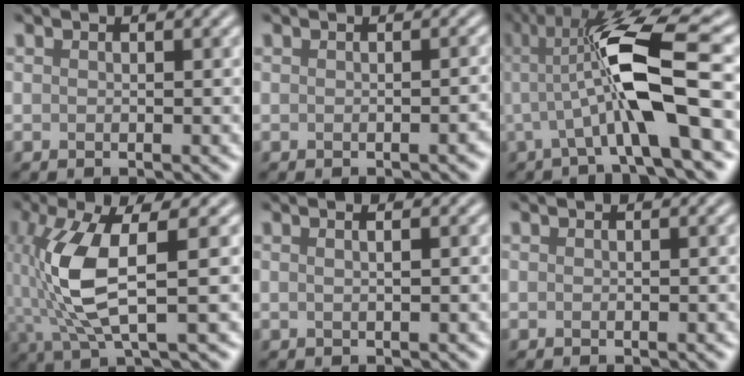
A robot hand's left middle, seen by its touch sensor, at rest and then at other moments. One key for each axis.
{"total": 1.1, "fx": -0.5, "fy": 0.3, "fz": 0.9, "tx": -0.009, "ty": 0.001, "tz": -0.007}
{"total": 9.8, "fx": 0.0, "fy": 1.8, "fz": 9.6, "tx": -0.163, "ty": 0.009, "tz": -0.005}
{"total": 7.6, "fx": 0.2, "fy": 2.1, "fz": 7.3, "tx": -0.170, "ty": -0.006, "tz": 0.011}
{"total": 2.0, "fx": 0.8, "fy": 0.9, "fz": 1.6, "tx": -0.005, "ty": 0.003, "tz": -0.011}
{"total": 0.0}